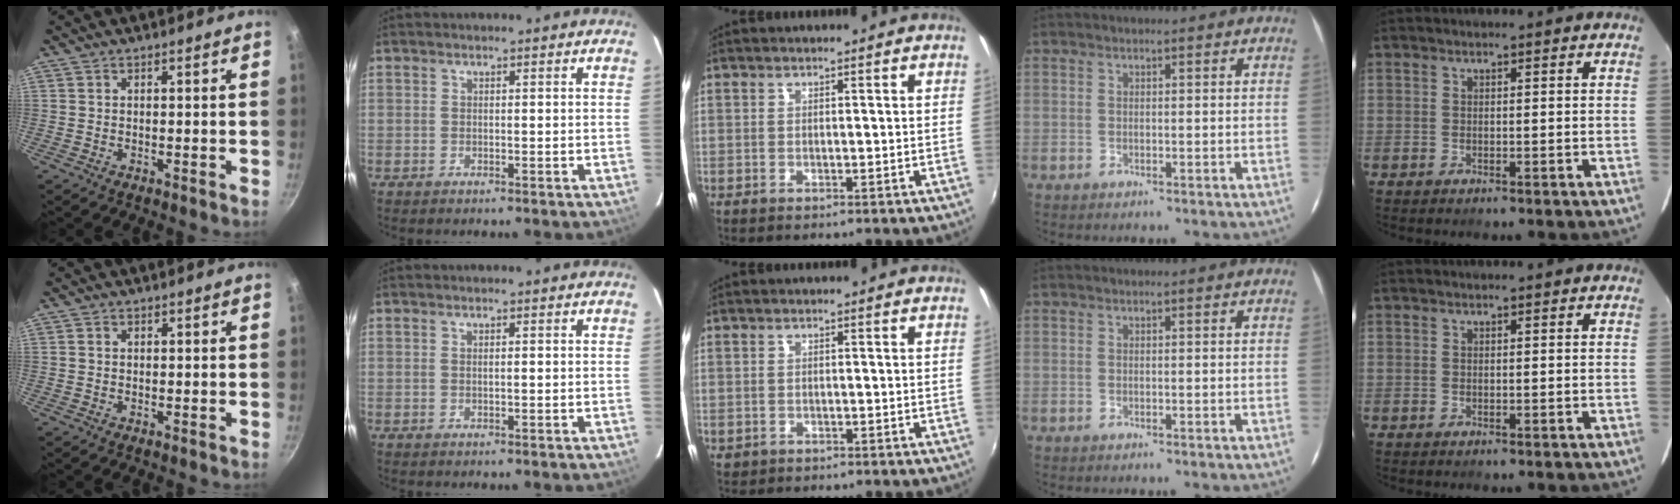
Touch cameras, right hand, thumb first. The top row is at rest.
{"thumb": {"total": 0.7, "force": [0.1, 0.6, 0.4], "torque": [-0.005, 0.004, 0.002]}, "index": {"total": 0.6, "force": [0.0, 0.0, 0.6], "torque": [-0.014, 0.003, 0.000]}, "middle": {"total": 0.9, "force": [-0.3, 0.9, 0.2], "torque": [-0.006, -0.001, -0.002]}}